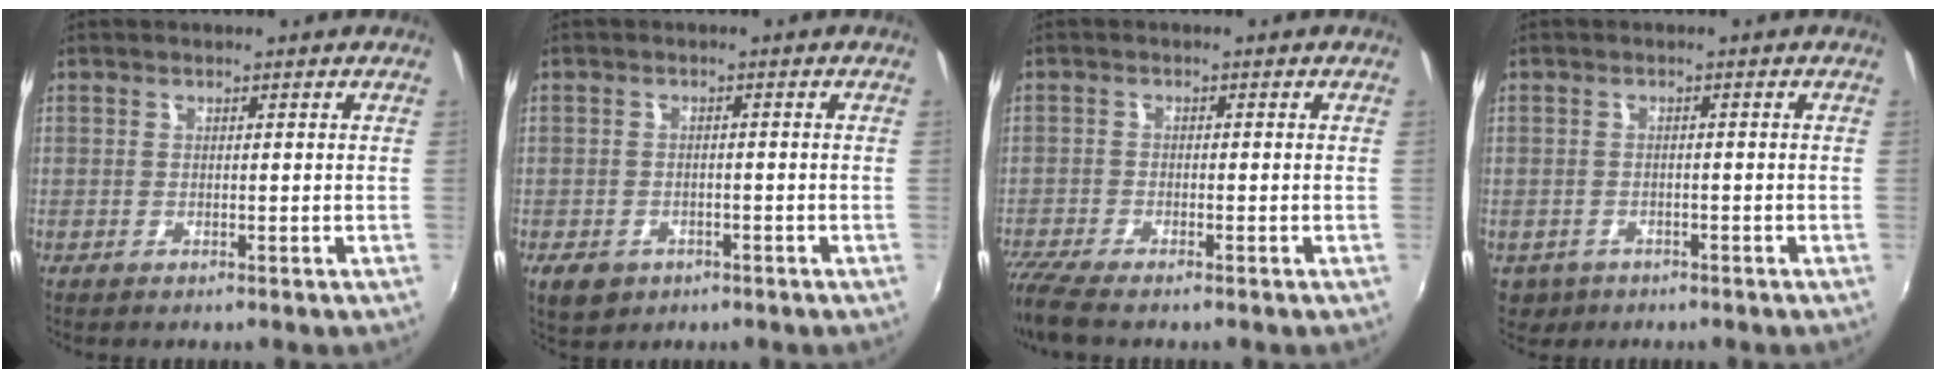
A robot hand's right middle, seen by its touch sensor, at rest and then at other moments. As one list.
[{"total": 5.3, "force": [-2.8, 3.8, 2.4], "torque": [-0.059, -0.008, -0.039]}, {"total": 5.9, "force": [-5.0, 0.8, 3.0], "torque": [-0.087, -0.025, -0.094]}, {"total": 4.3, "force": [-1.9, 3.5, 1.6], "torque": [-0.042, -0.006, -0.023]}]